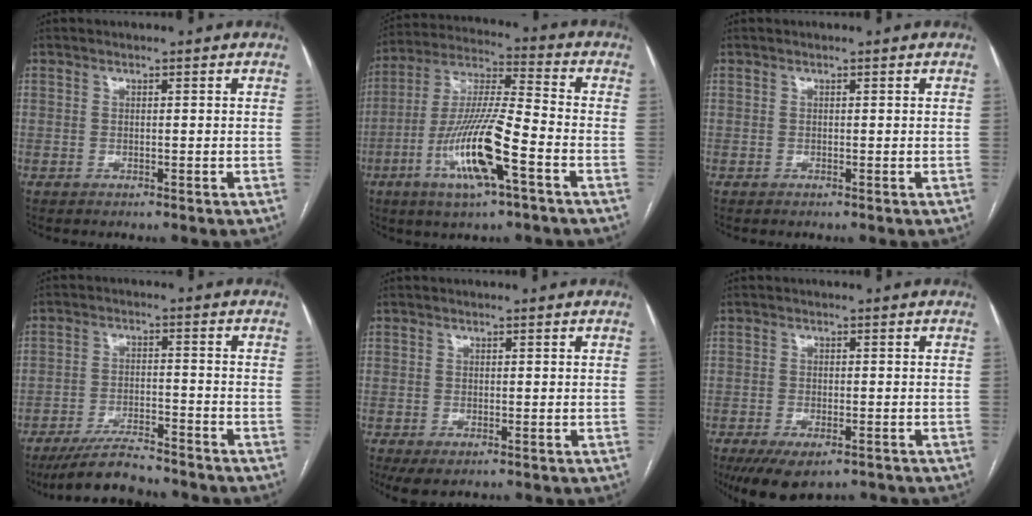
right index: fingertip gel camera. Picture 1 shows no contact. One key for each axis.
{"total": 15.3, "fx": -6.0, "fy": 1.5, "fz": 14.0, "tx": -0.280, "ty": -0.009, "tz": -0.112}
{"total": 0.0}
{"total": 8.9, "fx": -8.1, "fy": 1.2, "fz": 3.5, "tx": -0.060, "ty": -0.015, "tz": -0.140}
{"total": 2.8, "fx": -1.4, "fy": 1.5, "fz": 1.9, "tx": -0.035, "ty": -0.005, "tz": -0.013}
{"total": 7.8, "fx": -5.5, "fy": 3.3, "fz": 4.4, "tx": -0.069, "ty": -0.007, "tz": -0.085}